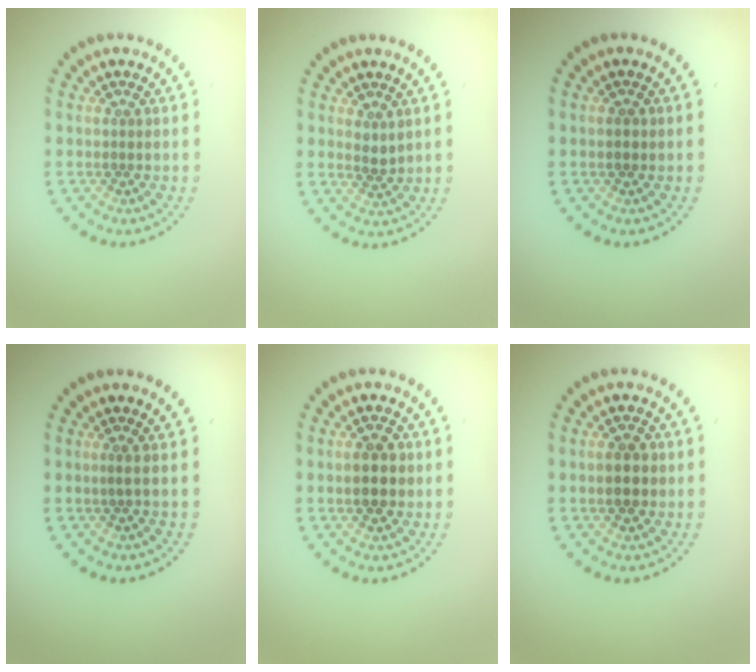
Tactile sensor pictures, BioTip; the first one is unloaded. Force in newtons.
{"total": 1.2, "press": 1.1, "slide": 0.6}
{"total": 1.1, "press": 1.1, "slide": 0.1}
{"total": 0.6, "press": 0.3, "slide": 0.5}
{"total": 3.7, "press": 3.7, "slide": 0.2}
{"total": 2.5, "press": 2.5, "slide": 0.1}